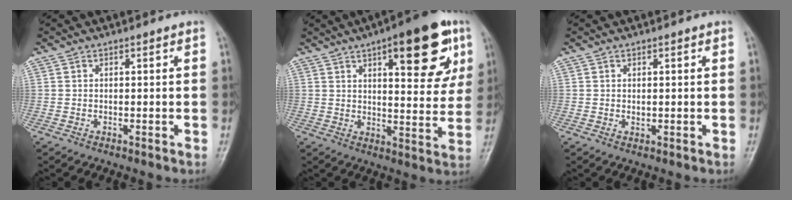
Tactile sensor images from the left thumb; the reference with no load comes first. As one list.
[{"total": 18.4, "force": [8.7, 6.7, 14.8], "torque": [-0.154, -0.024, 0.113]}, {"total": 1.0, "force": [0.1, 0.7, 0.6], "torque": [-0.009, -0.001, 0.003]}]